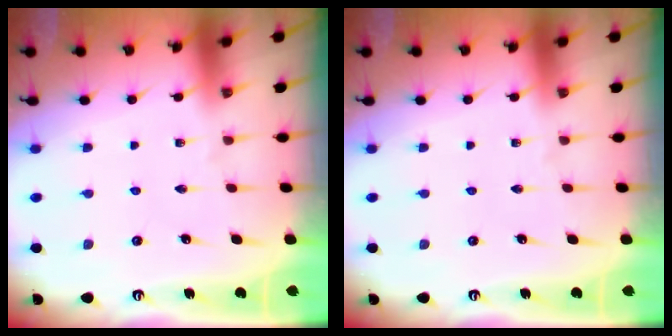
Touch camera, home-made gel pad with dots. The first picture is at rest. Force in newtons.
{"total": 0.0}